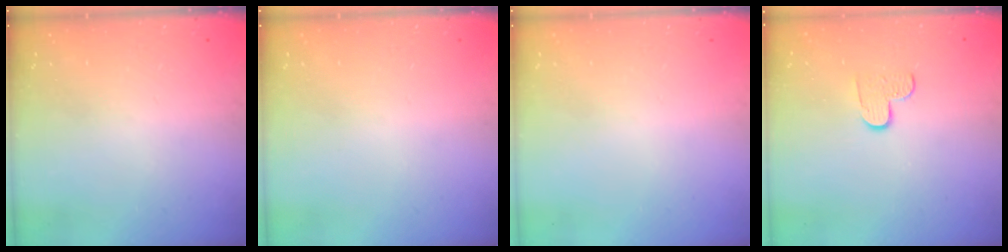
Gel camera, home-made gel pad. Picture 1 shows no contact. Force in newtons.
{"total": 0.0}
{"total": 0.0}
{"total": 5.1, "press": 5.1, "slide": 0.5}